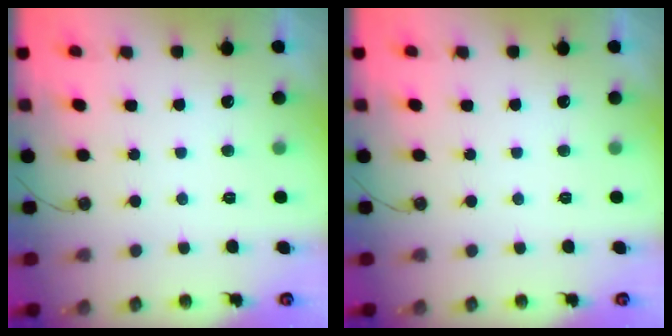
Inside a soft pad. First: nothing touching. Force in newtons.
{"total": 0.0}